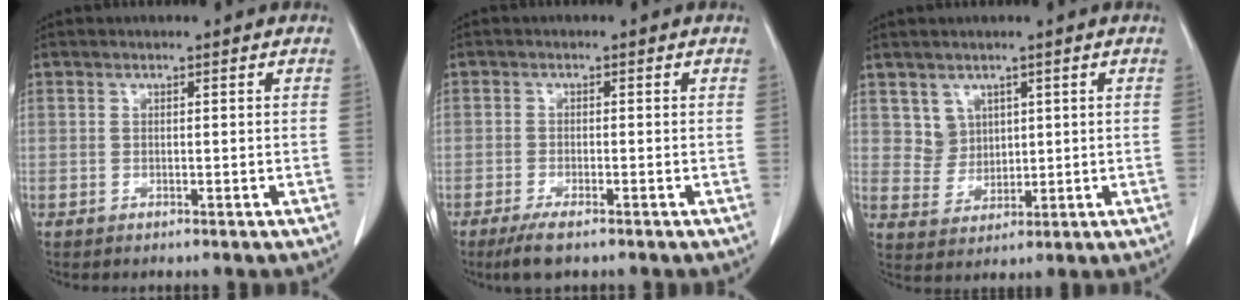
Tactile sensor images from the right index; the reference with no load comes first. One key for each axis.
{"total": 4.0, "fx": -2.8, "fy": 0.7, "fz": 2.7, "tx": -0.055, "ty": -0.009, "tz": -0.049}
{"total": 4.0, "fx": 2.0, "fy": 3.4, "fz": 0.3, "tx": -0.003, "ty": 0.003, "tz": 0.045}